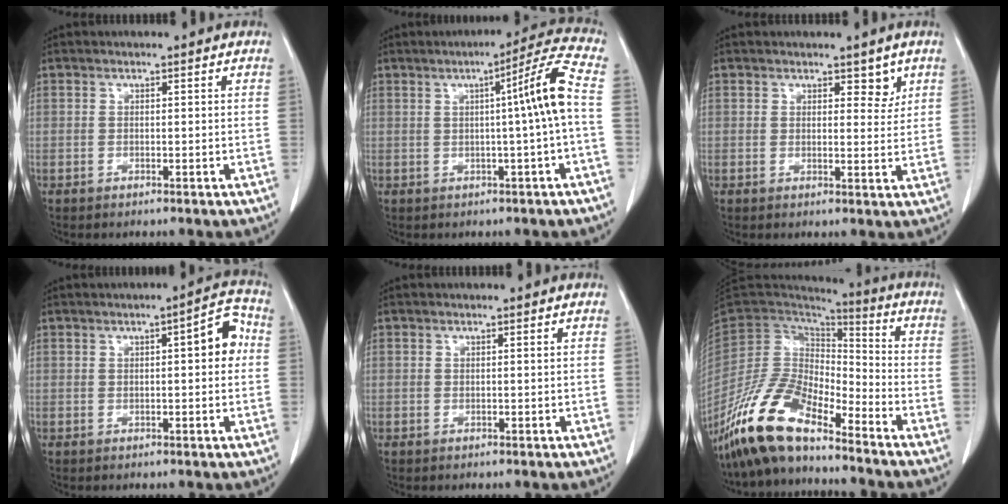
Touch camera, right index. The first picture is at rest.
{"total": 7.7, "force": [-0.1, -1.4, 7.6], "torque": [-0.108, 0.013, 0.000]}
{"total": 2.7, "force": [1.8, 1.5, 1.4], "torque": [-0.011, -0.010, 0.024]}
{"total": 5.3, "force": [0.7, 1.5, 5.1], "torque": [-0.063, 0.019, 0.004]}
{"total": 0.0}
{"total": 13.6, "force": [-10.7, 4.1, 7.3], "torque": [-0.147, 0.013, -0.206]}